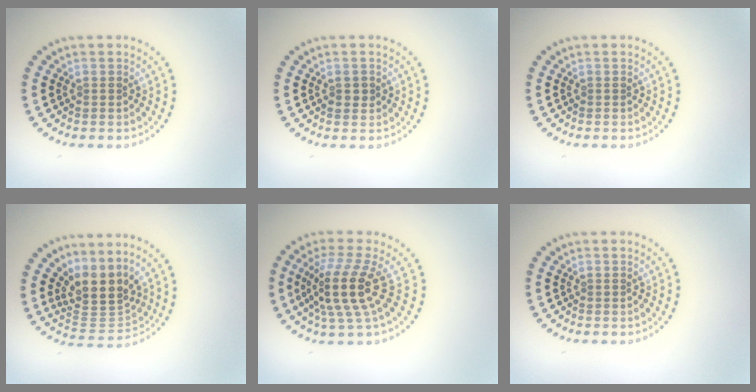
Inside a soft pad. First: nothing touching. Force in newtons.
{"total": 1.2, "press": 1.2, "slide": 0.1}
{"total": 0.0}
{"total": 4.2, "press": 3.1, "slide": 2.8}
{"total": 4.9, "press": 3.6, "slide": 3.3}
{"total": 0.0}